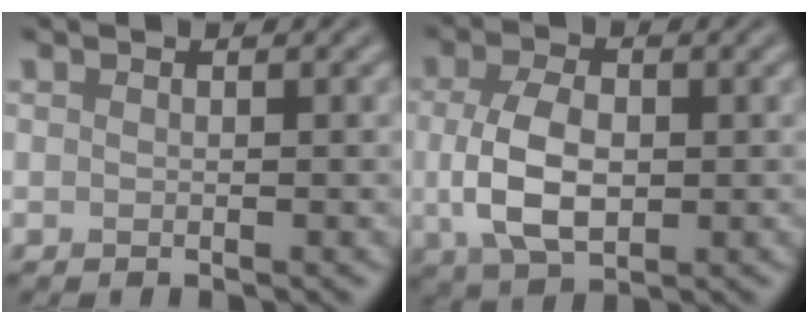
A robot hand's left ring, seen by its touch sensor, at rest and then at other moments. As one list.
[{"total": 5.9, "force": [-0.2, 3.5, 4.7], "torque": [-0.105, -0.004, -0.002]}]